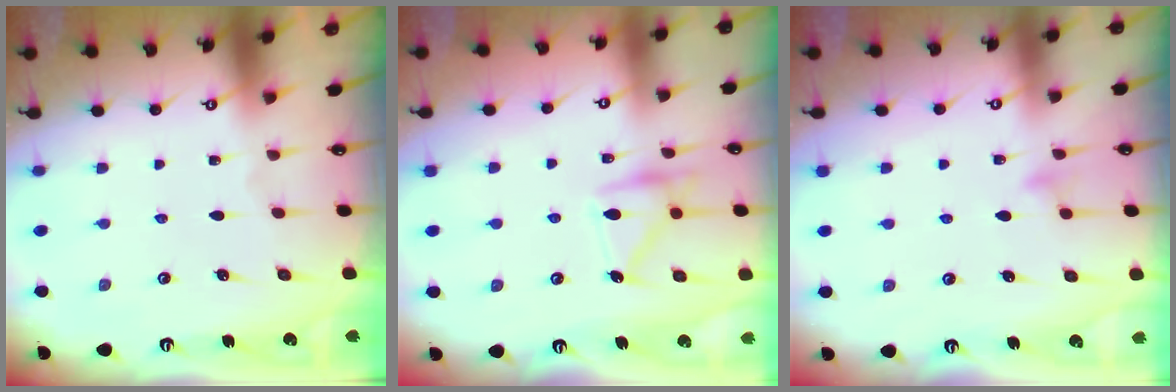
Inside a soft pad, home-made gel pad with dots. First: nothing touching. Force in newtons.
{"total": 15.5, "press": 15.4, "slide": 0.9}
{"total": 7.6, "press": 7.6, "slide": 0.7}